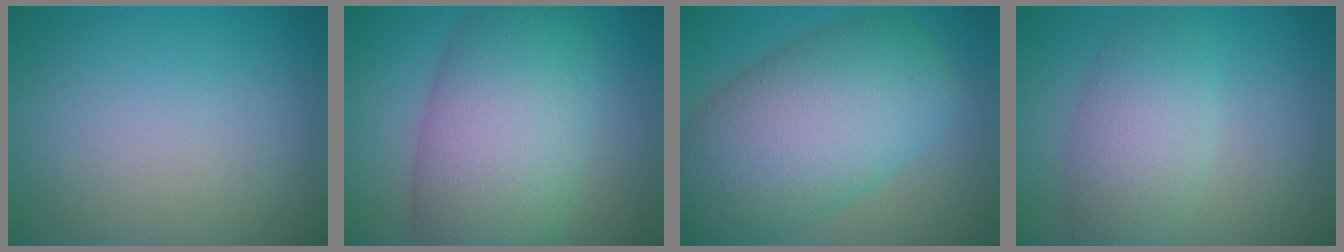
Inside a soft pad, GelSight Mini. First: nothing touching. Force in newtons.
{"total": 10.3, "press": 10.3, "slide": 0.2}
{"total": 12.2, "press": 12.2, "slide": 0.2}
{"total": 4.7, "press": 4.7, "slide": 0.1}